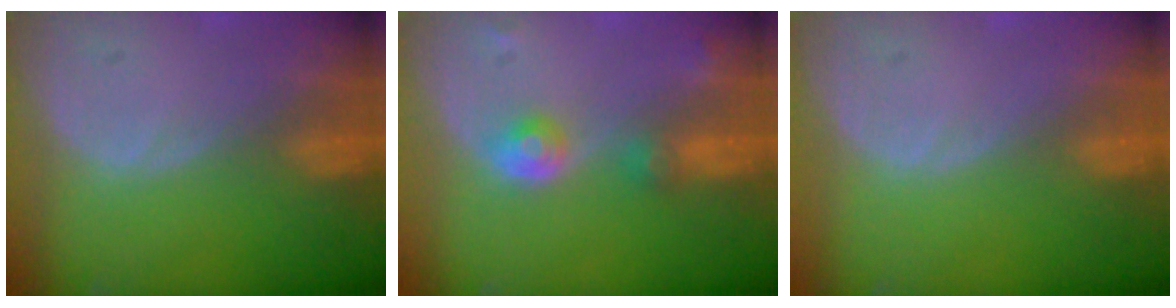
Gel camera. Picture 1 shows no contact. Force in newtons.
{"total": 4.2, "press": 4.0, "slide": 1.4}
{"total": 0.0}